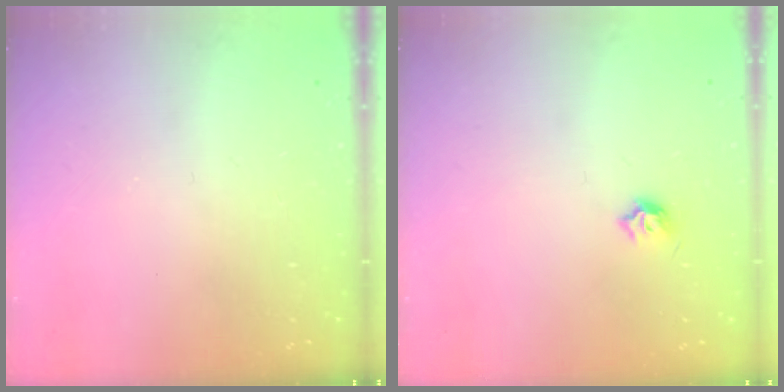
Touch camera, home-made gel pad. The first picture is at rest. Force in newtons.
{"total": 4.0, "press": 3.9, "slide": 0.7}